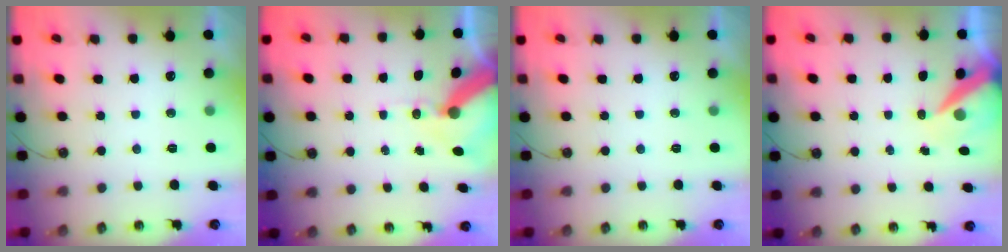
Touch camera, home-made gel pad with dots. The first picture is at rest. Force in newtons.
{"total": 10.3, "press": 10.2, "slide": 1.5}
{"total": 0.0}
{"total": 8.7, "press": 8.6, "slide": 1.1}